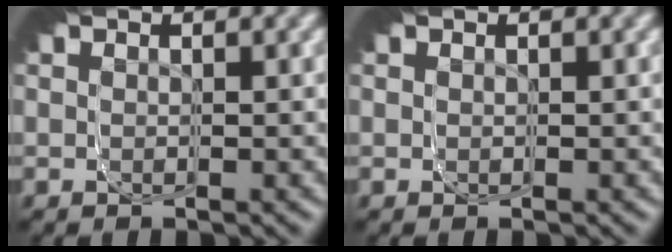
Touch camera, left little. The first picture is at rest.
{"total": 0.0}